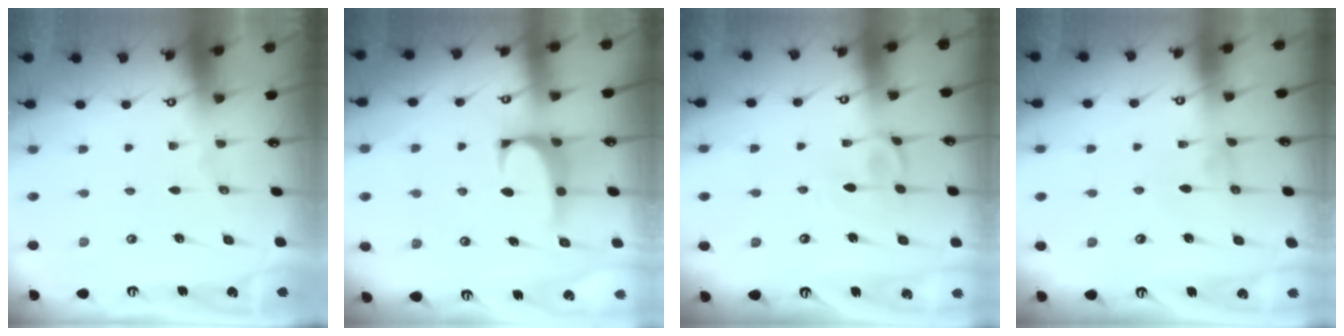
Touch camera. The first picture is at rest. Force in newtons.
{"total": 1.4, "press": 1.3, "slide": 0.6}
{"total": 2.5, "press": 2.4, "slide": 0.8}
{"total": 0.9, "press": 0.8, "slide": 0.2}